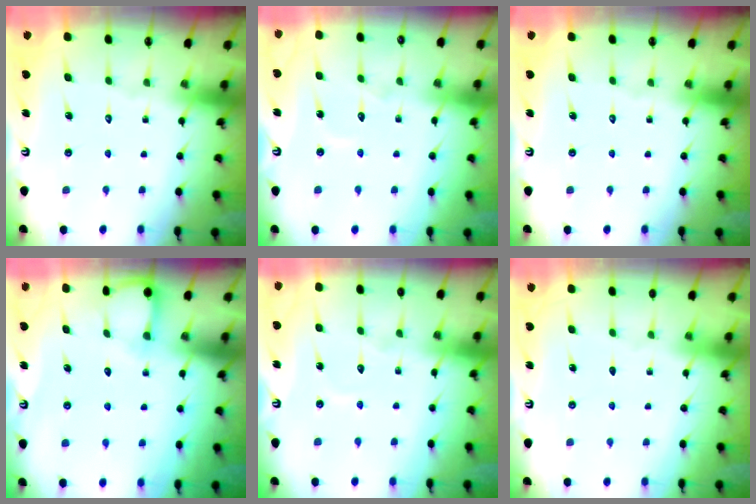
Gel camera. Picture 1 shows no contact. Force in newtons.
{"total": 4.6, "press": 4.6, "slide": 0.1}
{"total": 0.0}
{"total": 4.0, "press": 4.0, "slide": 0.4}
{"total": 3.4, "press": 3.4, "slide": 0.3}
{"total": 0.5, "press": 0.2, "slide": 0.5}